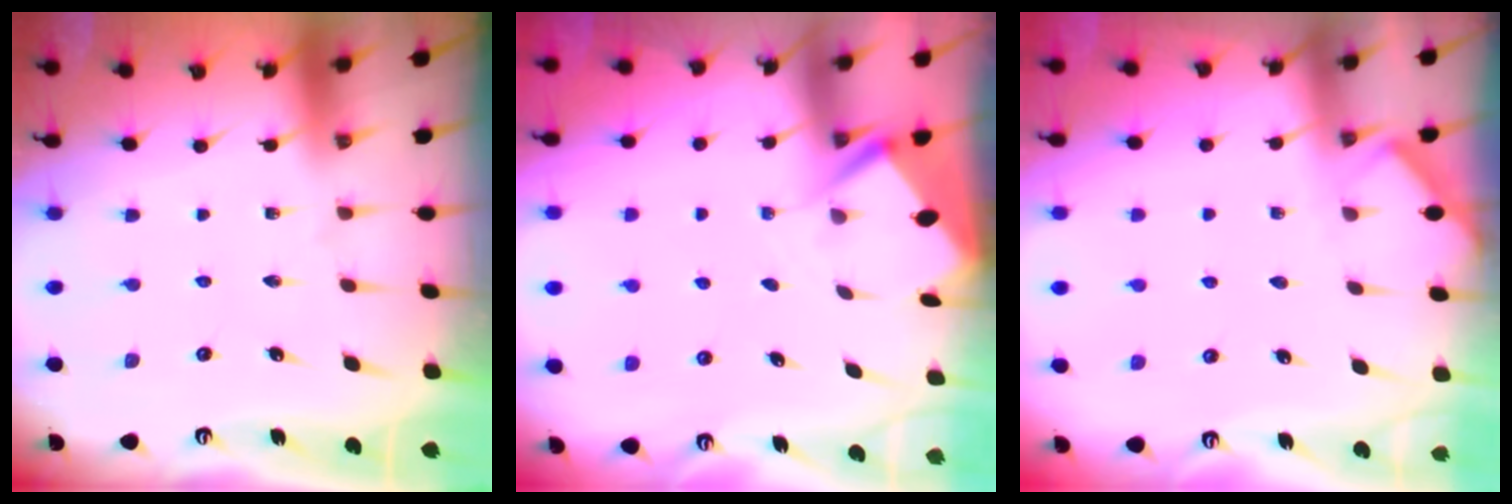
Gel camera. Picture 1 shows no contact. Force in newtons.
{"total": 2.8, "press": 2.8, "slide": 0.4}
{"total": 3.0, "press": 2.9, "slide": 0.3}